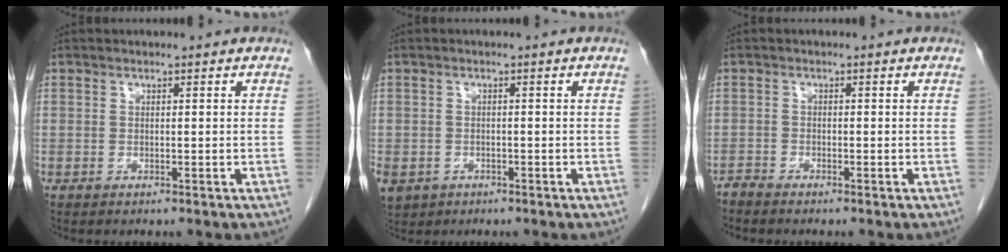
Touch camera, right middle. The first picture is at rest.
{"total": 7.5, "force": [-3.4, 6.1, 2.6], "torque": [-0.076, -0.004, -0.047]}
{"total": 1.1, "force": [-1.1, -0.2, 0.0], "torque": [-0.001, -0.004, -0.021]}